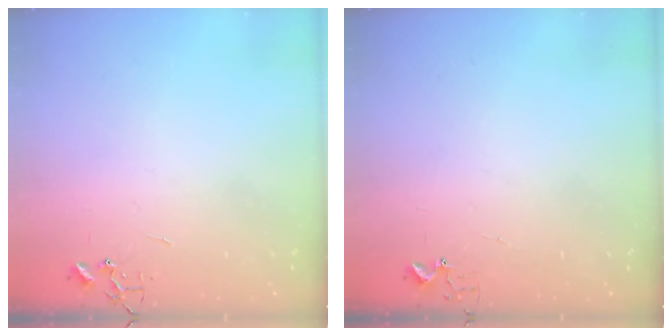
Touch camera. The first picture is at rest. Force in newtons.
{"total": 3.7, "press": 3.7, "slide": 0.2}